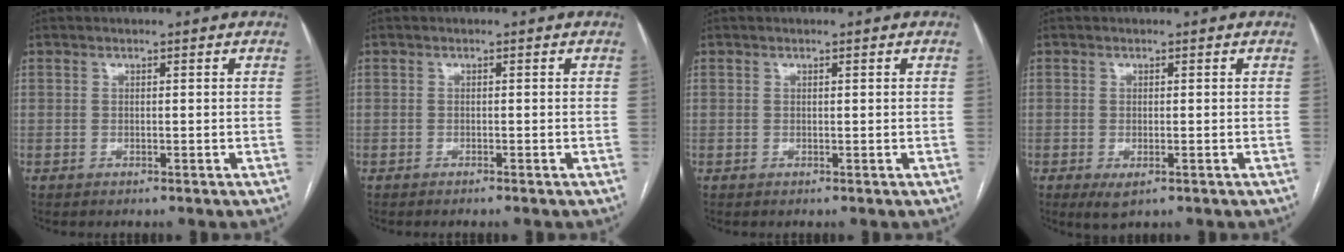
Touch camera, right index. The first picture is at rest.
{"total": 0.7, "force": [-0.5, -0.2, 0.3], "torque": [-0.006, 0.003, -0.012]}
{"total": 0.0}
{"total": 2.7, "force": [-1.2, 0.9, 2.2], "torque": [-0.035, -0.005, -0.012]}